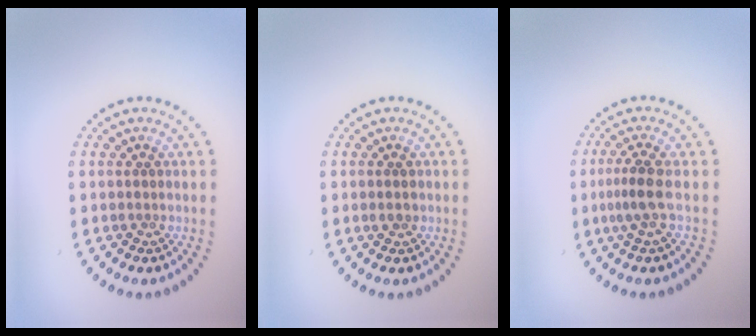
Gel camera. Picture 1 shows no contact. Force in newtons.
{"total": 1.0, "press": 1.0, "slide": 0.1}
{"total": 2.2, "press": 1.6, "slide": 1.6}